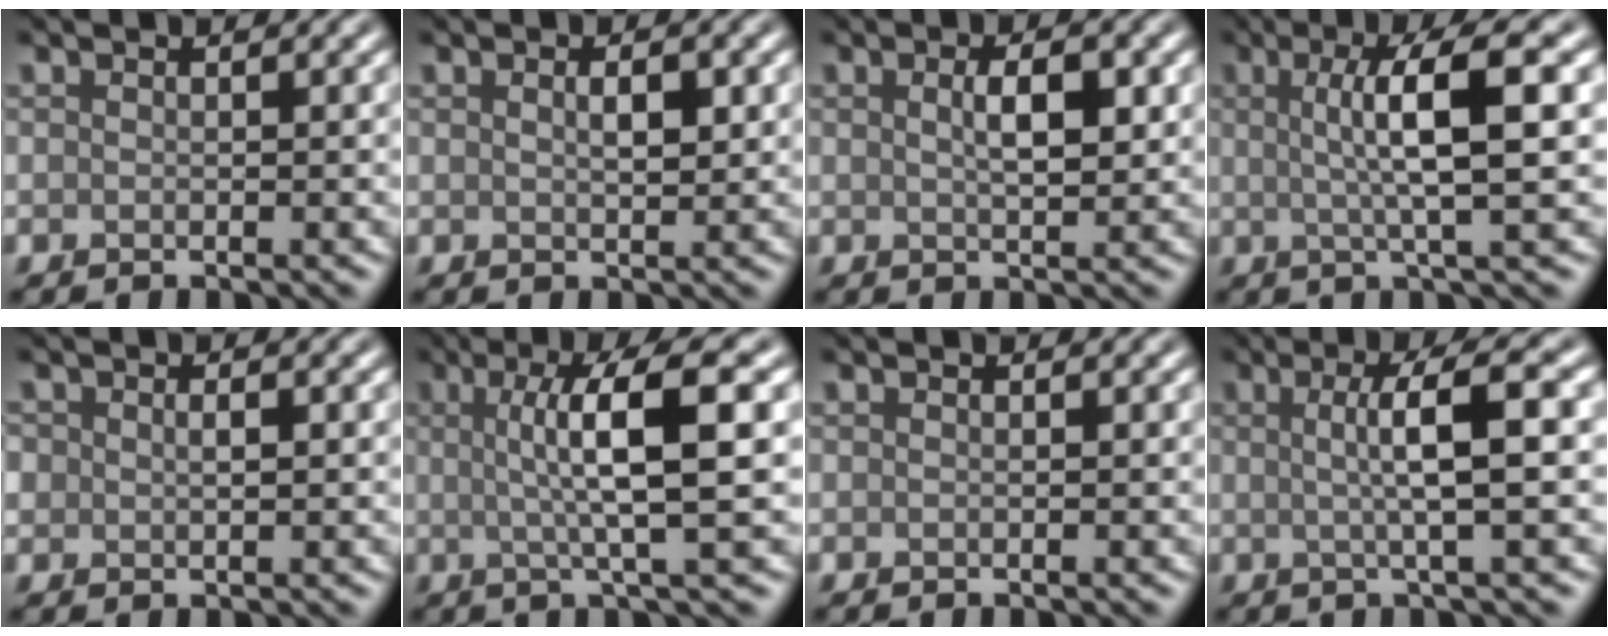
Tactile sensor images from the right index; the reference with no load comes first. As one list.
[{"total": 1.7, "force": [0.6, 0.6, 1.5], "torque": [-0.026, -0.001, 0.013]}, {"total": 2.8, "force": [0.7, 1.0, 2.5], "torque": [-0.044, 0.002, 0.014]}, {"total": 6.7, "force": [1.1, 1.3, 6.5], "torque": [-0.097, 0.010, 0.015]}, {"total": 1.7, "force": [0.3, 1.2, 1.1], "torque": [-0.020, -0.001, 0.009]}, {"total": 7.4, "force": [1.1, 1.4, 7.2], "torque": [-0.105, 0.012, 0.014]}, {"total": 0.0}, {"total": 5.2, "force": [0.5, 0.9, 5.1], "torque": [-0.079, 0.008, 0.004]}]